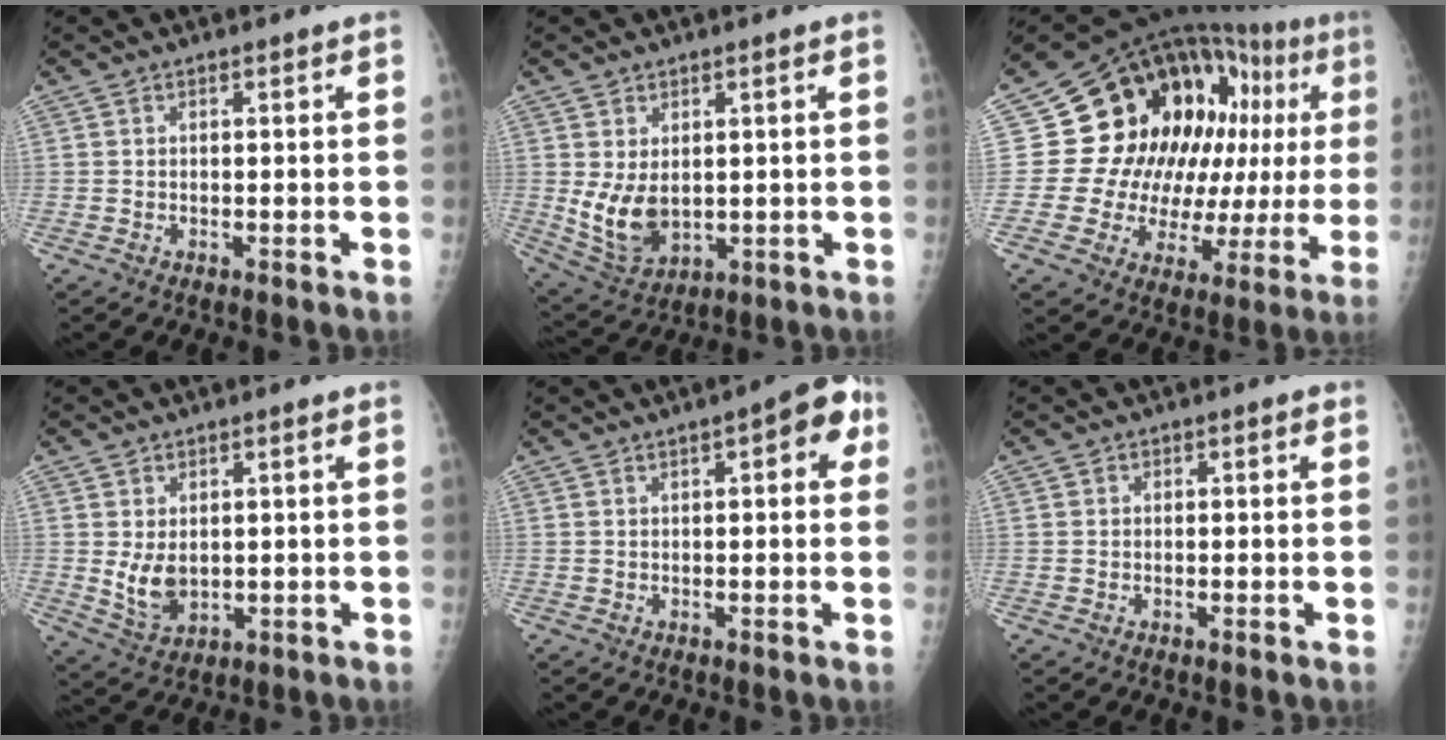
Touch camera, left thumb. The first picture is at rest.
{"total": 8.4, "force": [0.6, 5.5, 6.2], "torque": [-0.103, -0.018, 0.031]}
{"total": 24.6, "force": [4.5, 14.4, 19.4], "torque": [-0.224, 0.024, 0.071]}
{"total": 6.7, "force": [0.7, 4.4, 5.0], "torque": [-0.077, -0.017, 0.030]}
{"total": 7.0, "force": [2.5, 2.6, 6.0], "torque": [-0.052, 0.010, 0.022]}
{"total": 1.0, "force": [0.2, 0.9, 0.3], "torque": [0.007, 0.003, -0.001]}